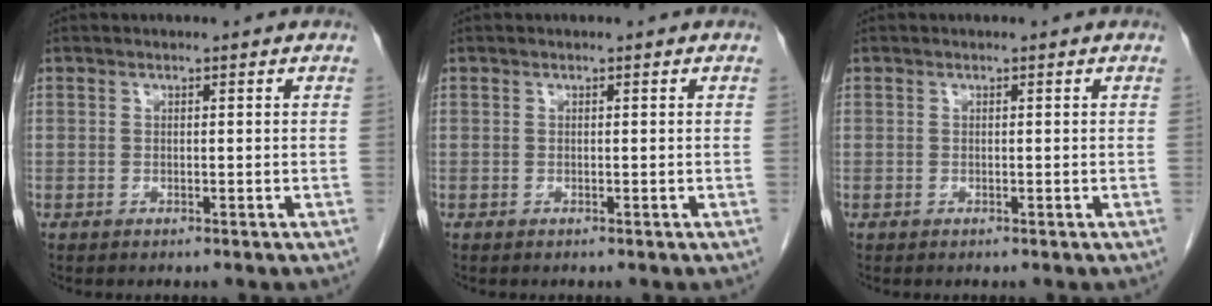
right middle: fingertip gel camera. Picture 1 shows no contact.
{"total": 0.0}
{"total": 0.0}